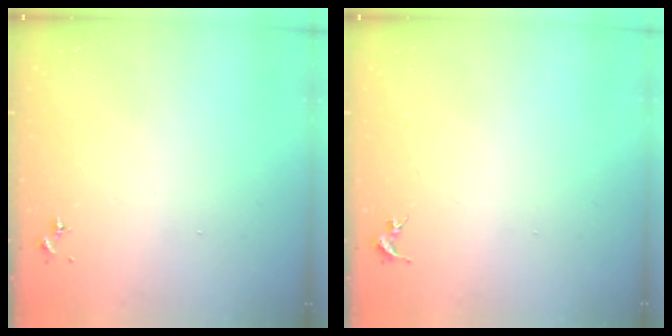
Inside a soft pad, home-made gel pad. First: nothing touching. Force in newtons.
{"total": 0.0}